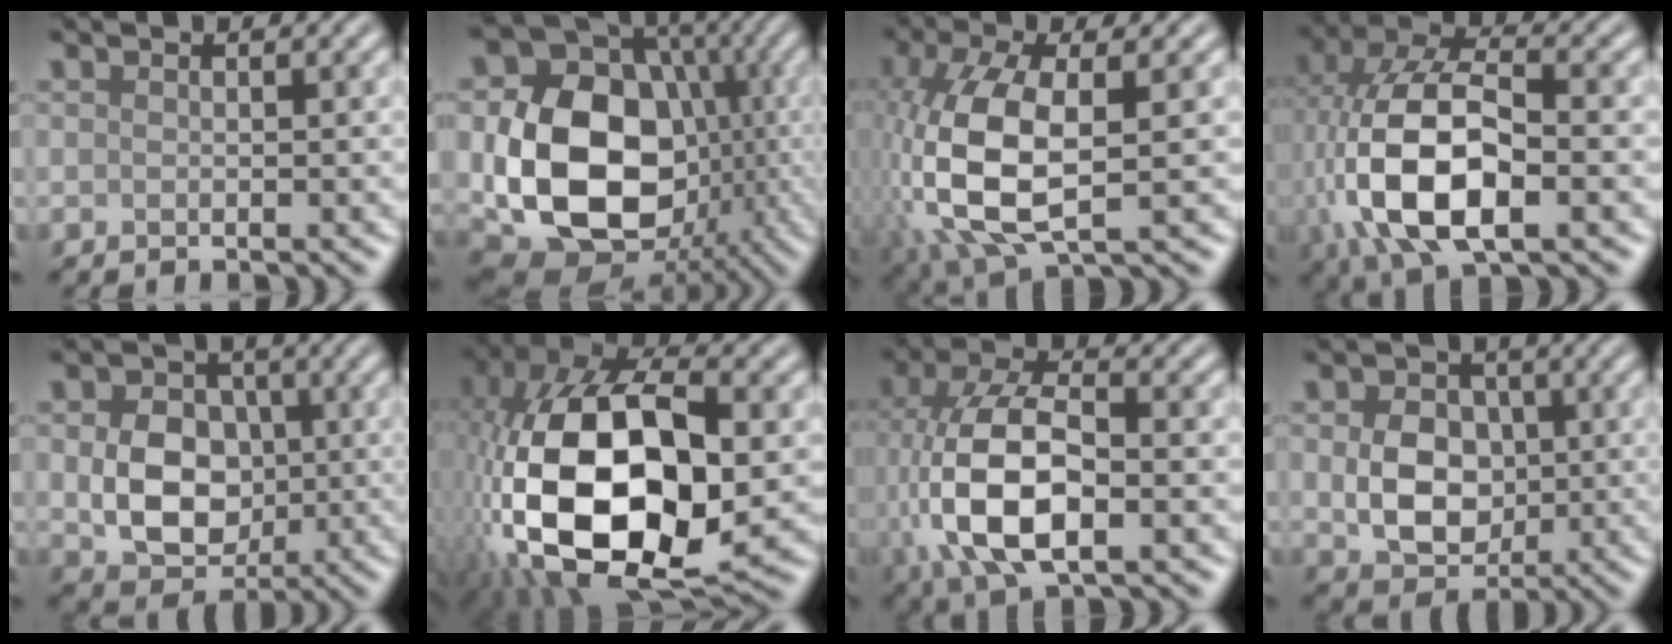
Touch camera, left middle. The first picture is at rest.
{"total": 14.7, "force": [-1.9, 11.4, 9.1], "torque": [-0.159, -0.026, -0.033]}
{"total": 9.8, "force": [-0.4, 5.1, 8.4], "torque": [-0.203, -0.010, -0.004]}
{"total": 11.0, "force": [-1.7, 5.4, 9.5], "torque": [-0.196, 0.006, -0.033]}
{"total": 6.9, "force": [-0.2, 5.5, 4.2], "torque": [-0.078, -0.003, -0.002]}
{"total": 18.4, "force": [-2.2, 10.7, 14.8], "torque": [-0.303, -0.015, -0.029]}
{"total": 9.9, "force": [-1.2, 5.0, 8.5], "torque": [-0.178, 0.007, -0.025]}
{"total": 5.8, "force": [0.0, 4.5, 3.6], "torque": [-0.068, 0.001, 0.003]}